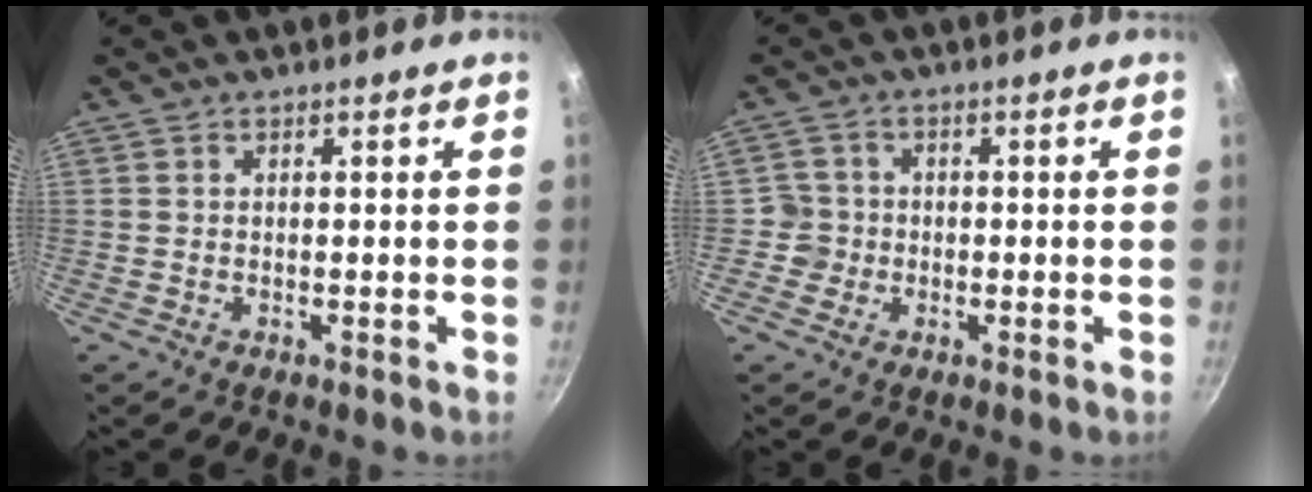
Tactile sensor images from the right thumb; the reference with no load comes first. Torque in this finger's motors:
{"motor_torque": [0.15, 0.07, -0.02, 0.19, 0.03]}